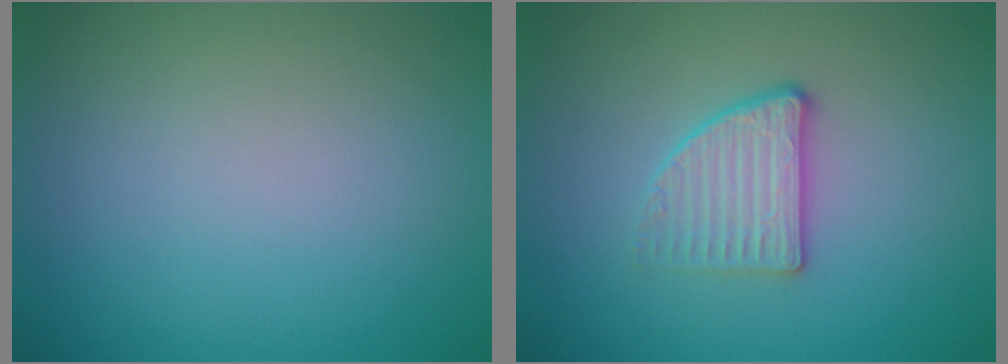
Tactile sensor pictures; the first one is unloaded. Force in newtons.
{"total": 2.7, "press": 2.4, "slide": 1.2}